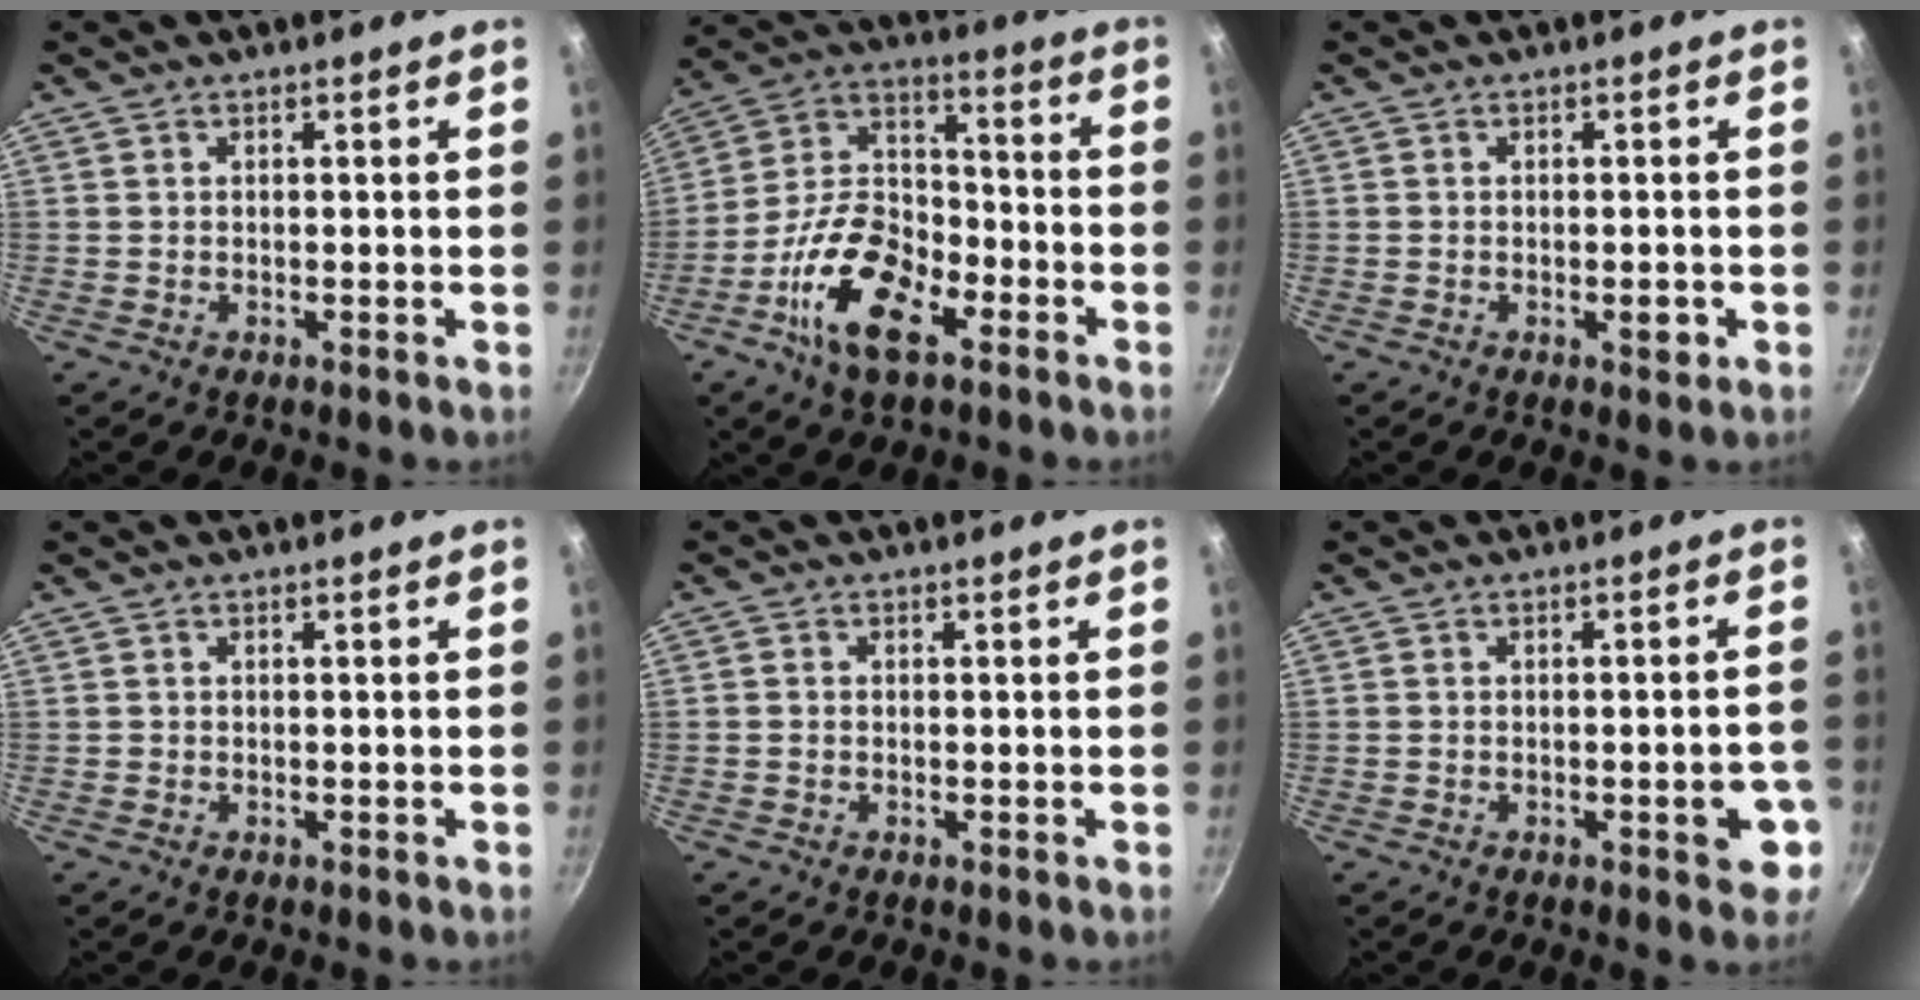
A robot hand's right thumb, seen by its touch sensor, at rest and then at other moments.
{"total": 17.5, "force": [-8.1, 8.9, 12.6], "torque": [-0.220, 0.049, -0.167]}
{"total": 2.2, "force": [-0.7, 1.0, 1.8], "torque": [-0.019, 0.005, -0.009]}
{"total": 0.0}
{"total": 0.7, "force": [-0.3, 0.6, 0.3], "torque": [-0.007, 0.002, -0.006]}
{"total": 5.9, "force": [-2.1, 2.3, 5.0], "torque": [-0.042, 0.012, -0.026]}